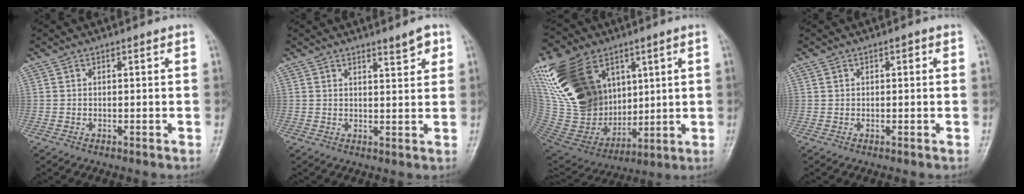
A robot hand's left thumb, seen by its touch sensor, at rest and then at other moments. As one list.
[{"total": 3.4, "force": [2.3, 0.8, 2.3], "torque": [-0.026, -0.018, 0.034]}, {"total": 27.3, "force": [9.4, 19.0, 17.2], "torque": [-0.340, -0.018, 0.192]}, {"total": 1.0, "force": [0.3, 0.8, 0.5], "torque": [-0.005, 0.006, 0.009]}]